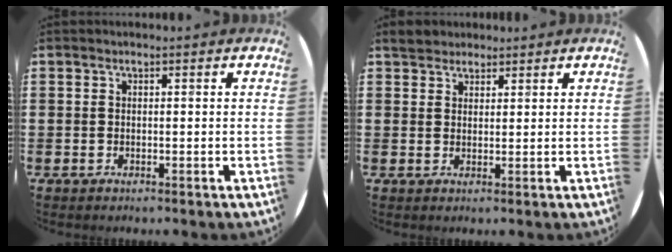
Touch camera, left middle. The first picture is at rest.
{"total": 2.6, "force": [2.4, 1.1, 0.1], "torque": [0.002, 0.003, 0.045]}